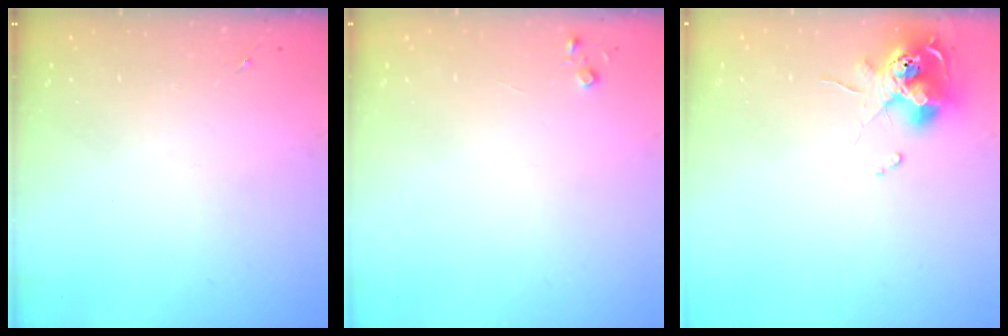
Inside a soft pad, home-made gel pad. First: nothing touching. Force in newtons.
{"total": 3.6, "press": 3.6, "slide": 0.4}
{"total": 13.5, "press": 13.4, "slide": 1.2}